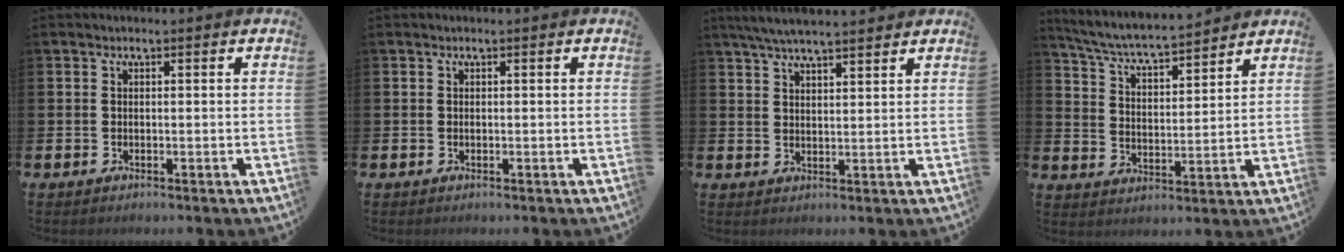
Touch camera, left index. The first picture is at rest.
{"total": 0.0}
{"total": 5.2, "force": [4.8, 0.6, 1.9], "torque": [-0.047, -0.012, 0.088]}
{"total": 5.9, "force": [5.6, 0.3, 1.7], "torque": [-0.060, -0.040, 0.095]}